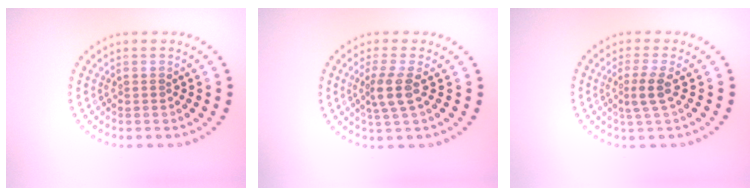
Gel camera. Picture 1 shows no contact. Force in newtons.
{"total": 2.4, "press": 1.8, "slide": 1.5}
{"total": 2.1, "press": 1.4, "slide": 1.5}